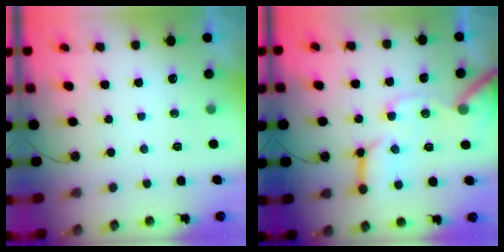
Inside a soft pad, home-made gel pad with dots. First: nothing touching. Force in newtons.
{"total": 15.7, "press": 15.6, "slide": 1.9}